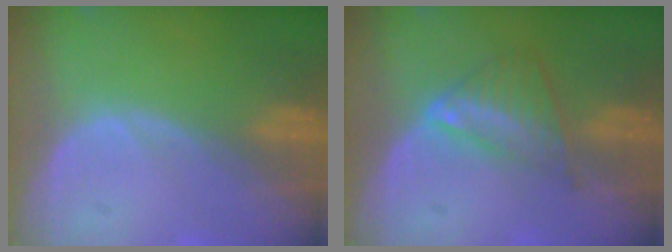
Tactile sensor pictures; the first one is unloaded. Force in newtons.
{"total": 6.1, "press": 5.3, "slide": 3.0}